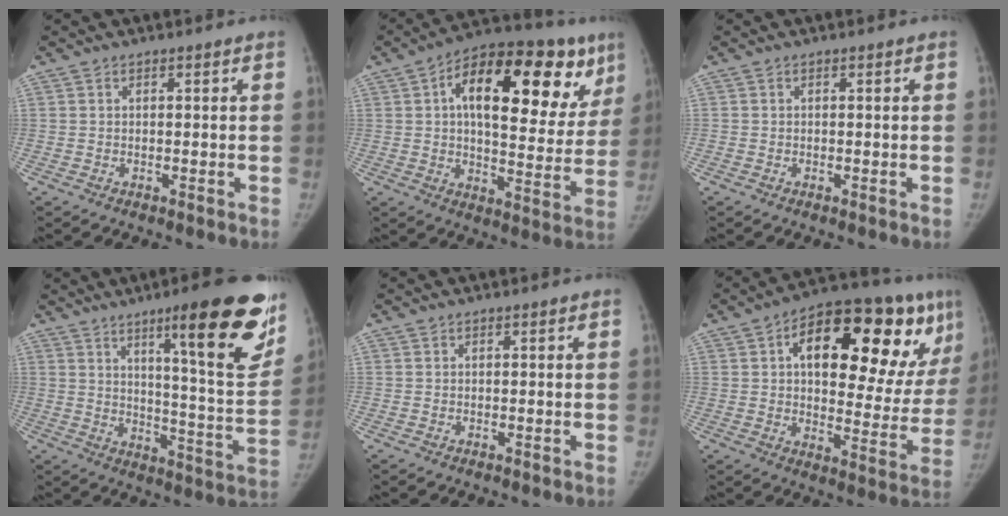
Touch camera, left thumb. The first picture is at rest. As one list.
[{"total": 26.5, "force": [10.3, 12.4, 21.0], "torque": [-0.259, 0.015, 0.146]}, {"total": 0.0}, {"total": 23.4, "force": [13.0, 4.0, 19.1], "torque": [-0.224, -0.062, 0.186]}, {"total": 0.0}, {"total": 28.2, "force": [11.2, 12.5, 22.7], "torque": [-0.273, 0.013, 0.160]}]